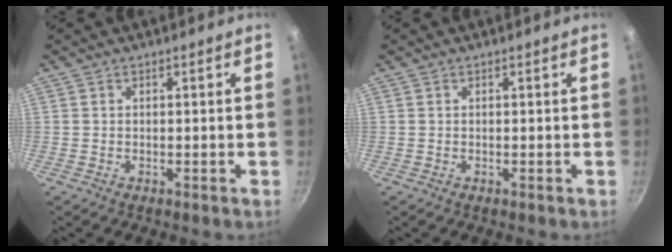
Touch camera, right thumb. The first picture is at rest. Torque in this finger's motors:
{"motor_torque": [0.00, 0.00, 0.00, 0.00, 0.00]}